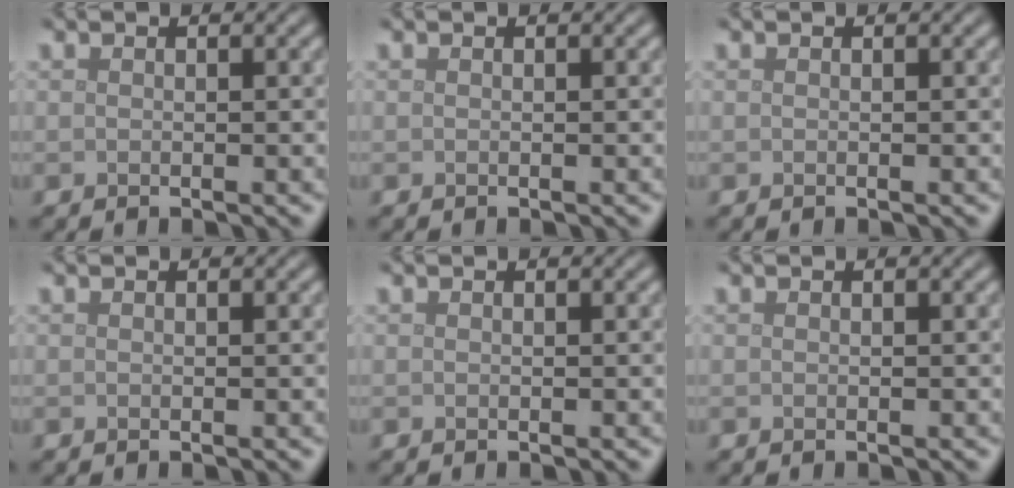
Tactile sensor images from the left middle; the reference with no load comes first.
{"total": 0.0}
{"total": 0.0}
{"total": 0.0}
{"total": 0.0}
{"total": 0.0}